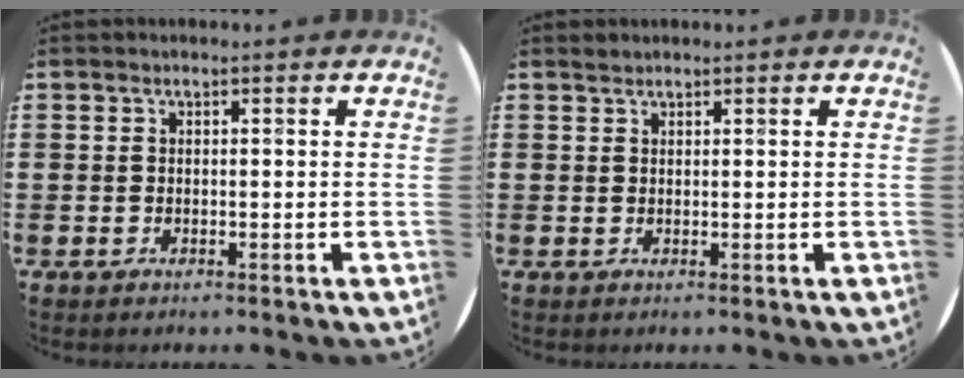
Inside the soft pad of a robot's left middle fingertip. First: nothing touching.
{"total": 0.6, "force": [0.6, 0.0, -0.1], "torque": [0.001, 0.002, 0.012]}